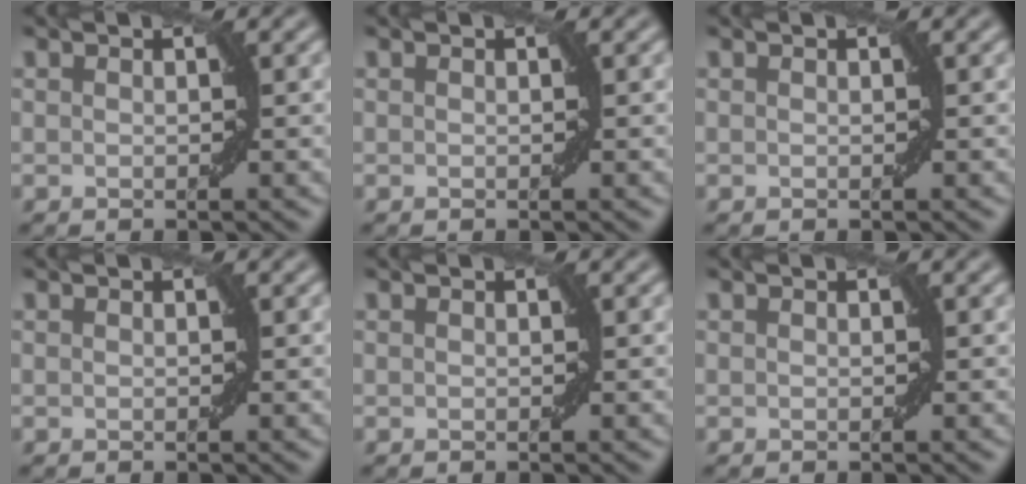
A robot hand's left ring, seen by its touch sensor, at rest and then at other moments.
{"total": 0.0}
{"total": 0.0}
{"total": 0.0}
{"total": 0.0}
{"total": 0.0}